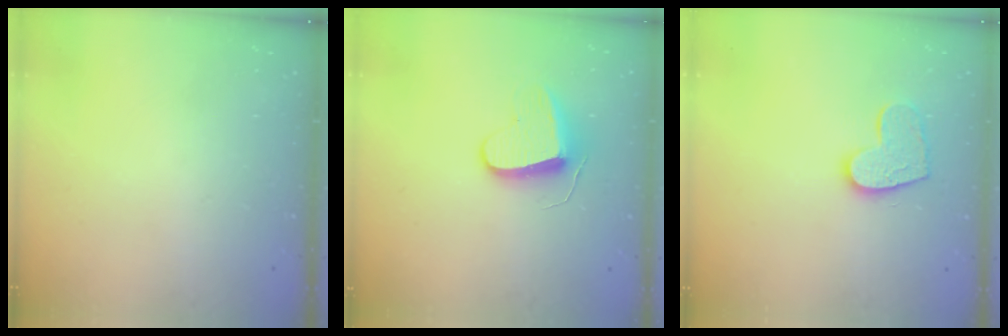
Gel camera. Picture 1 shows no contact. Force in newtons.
{"total": 9.5, "press": 9.5, "slide": 0.4}
{"total": 11.7, "press": 11.7, "slide": 0.8}